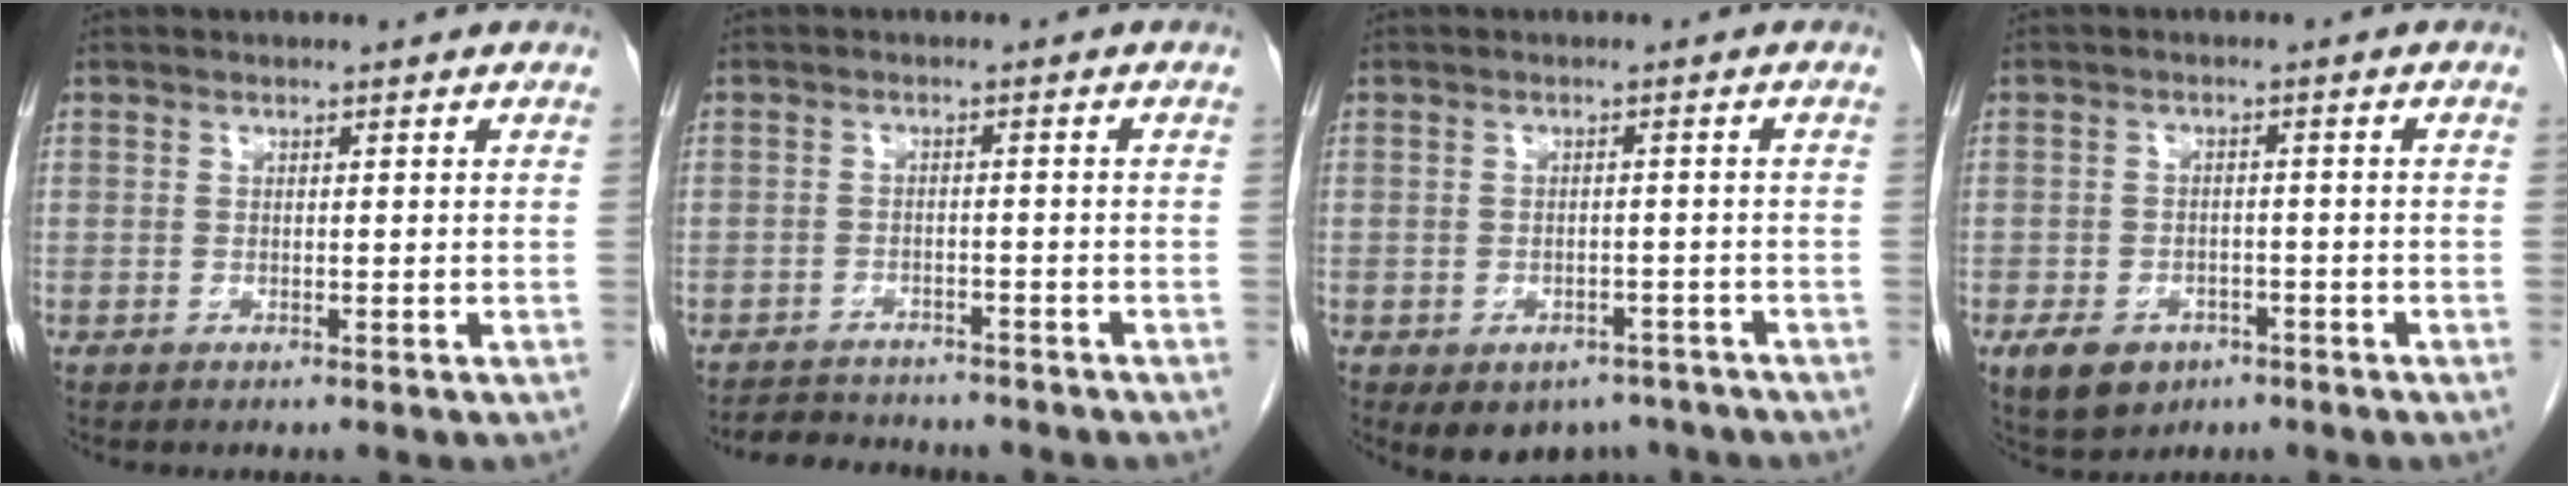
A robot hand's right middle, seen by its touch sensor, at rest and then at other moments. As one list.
[{"total": 7.1, "force": [-6.6, 2.0, 1.5], "torque": [-0.028, -0.002, -0.093]}, {"total": 6.9, "force": [-4.9, 4.3, 2.1], "torque": [-0.020, 0.011, -0.062]}, {"total": 7.5, "force": [-4.3, 5.2, 3.2], "torque": [-0.061, 0.001, -0.059]}]